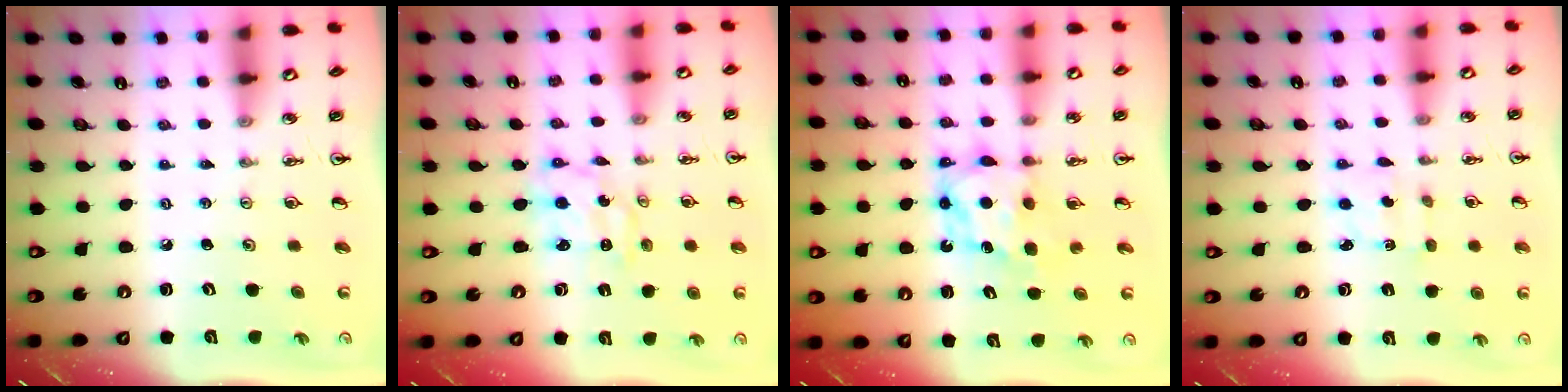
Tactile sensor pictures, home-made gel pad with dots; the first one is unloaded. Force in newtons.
{"total": 3.6, "press": 3.6, "slide": 0.3}
{"total": 6.5, "press": 6.5, "slide": 0.3}
{"total": 2.1, "press": 2.0, "slide": 0.6}